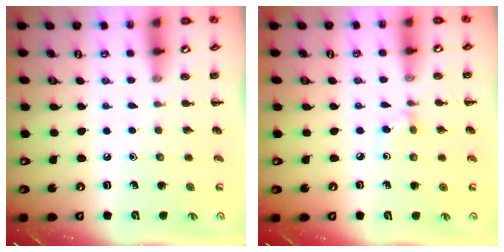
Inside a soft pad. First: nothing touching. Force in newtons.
{"total": 4.4, "press": 4.2, "slide": 1.5}